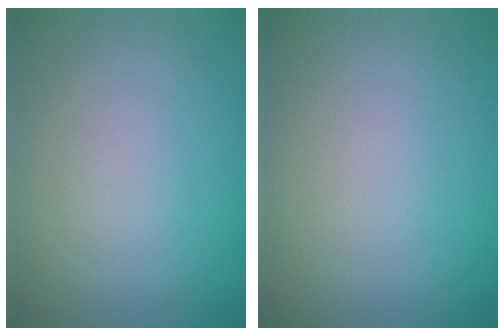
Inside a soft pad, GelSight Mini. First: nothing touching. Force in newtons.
{"total": 0.0}